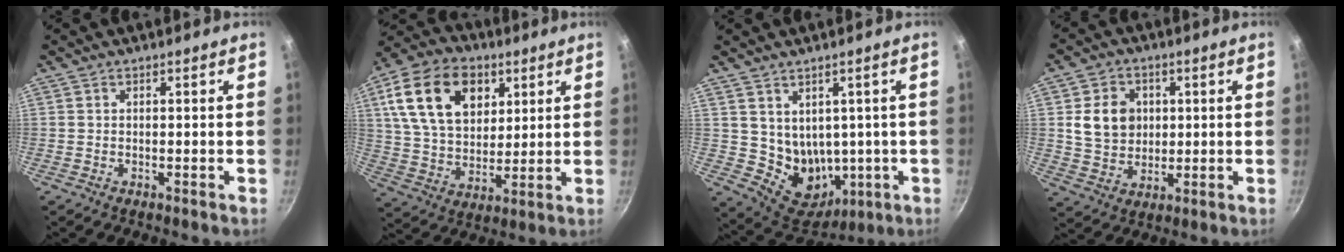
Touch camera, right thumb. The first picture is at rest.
{"total": 19.6, "force": [7.3, 13.2, 12.4], "torque": [-0.202, -0.011, 0.126]}
{"total": 10.4, "force": [1.1, 8.5, 6.0], "torque": [-0.066, -0.019, 0.048]}
{"total": 9.5, "force": [1.7, 7.9, 5.0], "torque": [-0.062, -0.004, 0.032]}